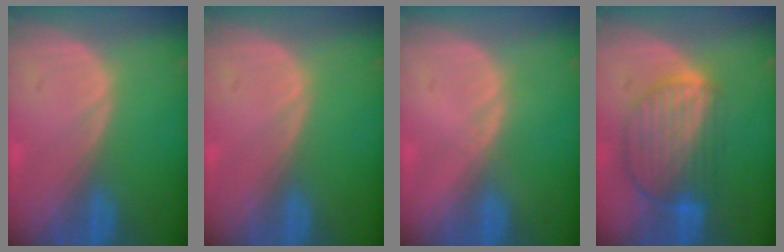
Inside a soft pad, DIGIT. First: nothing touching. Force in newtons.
{"total": 0.0}
{"total": 0.7, "press": 0.5, "slide": 0.4}
{"total": 9.0, "press": 7.7, "slide": 4.6}